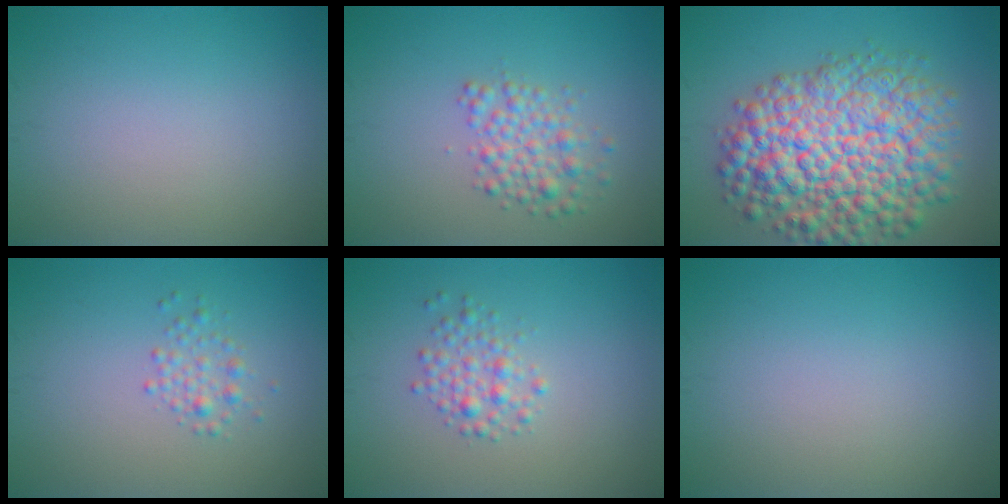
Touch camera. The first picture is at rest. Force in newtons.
{"total": 2.9, "press": 2.9, "slide": 0.1}
{"total": 12.2, "press": 12.2, "slide": 0.5}
{"total": 2.2, "press": 2.2, "slide": 0.0}
{"total": 2.0, "press": 2.0, "slide": 0.1}
{"total": 0.0}